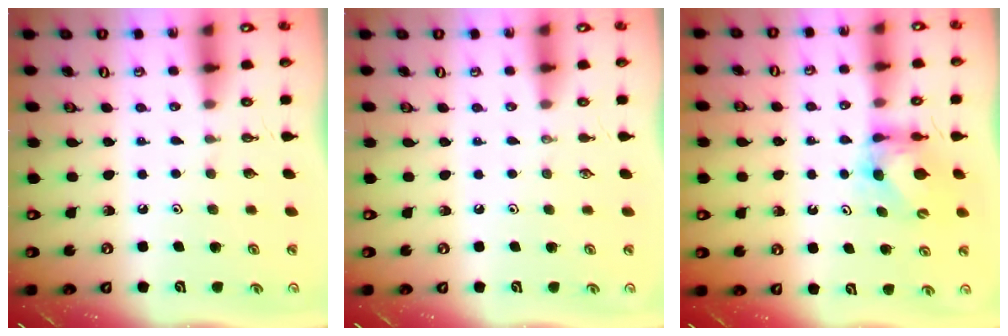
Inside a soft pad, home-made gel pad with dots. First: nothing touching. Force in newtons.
{"total": 0.0}
{"total": 6.3, "press": 6.3, "slide": 0.6}